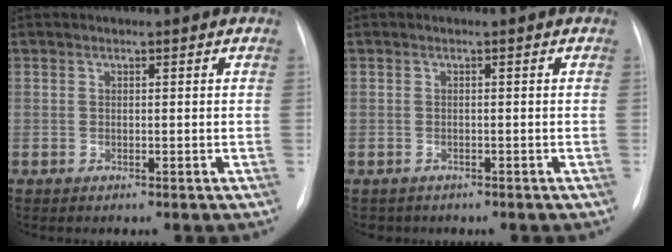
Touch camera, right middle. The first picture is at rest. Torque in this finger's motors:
{"motor_torque": [0.06, -0.05, -0.03, 0.00]}